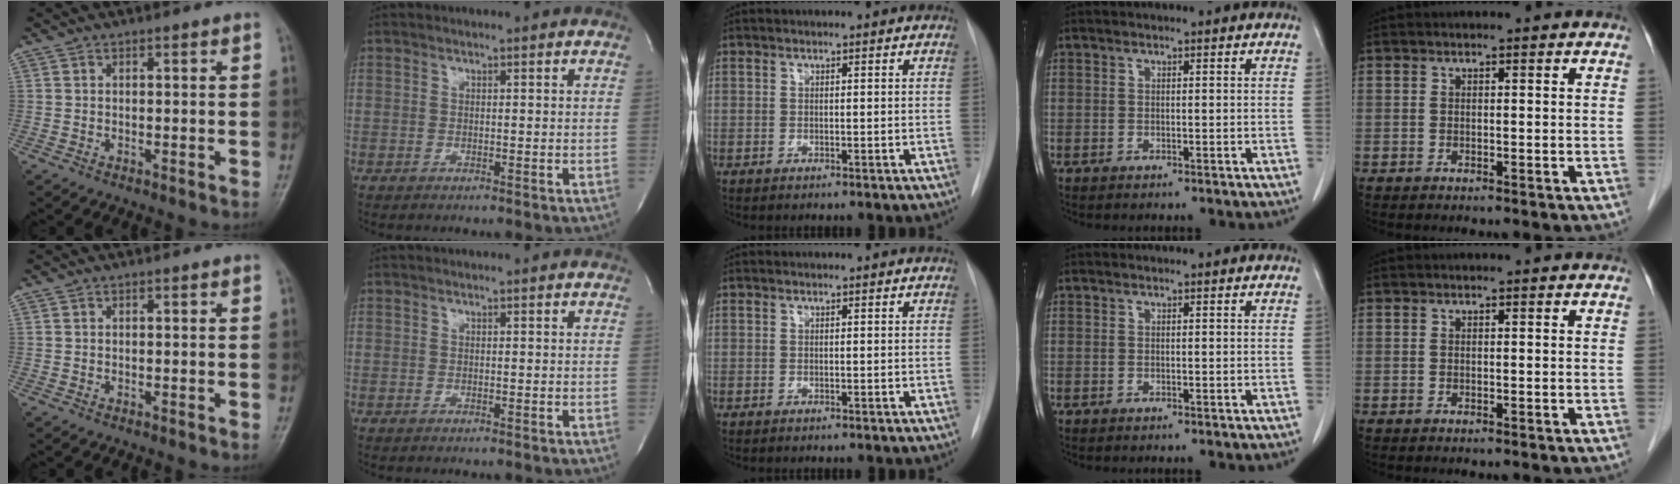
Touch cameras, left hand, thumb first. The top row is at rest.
{}